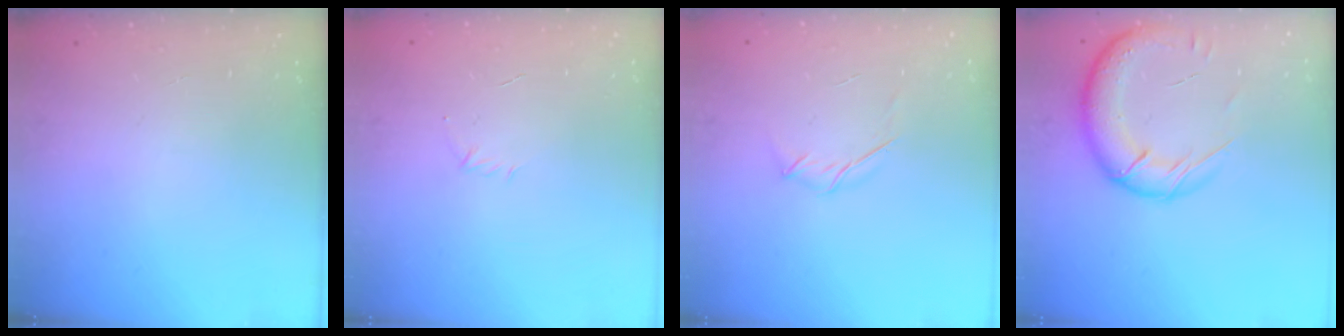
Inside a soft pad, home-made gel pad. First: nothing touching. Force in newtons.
{"total": 2.9, "press": 2.8, "slide": 0.7}
{"total": 3.8, "press": 3.7, "slide": 0.9}
{"total": 18.0, "press": 17.4, "slide": 4.4}